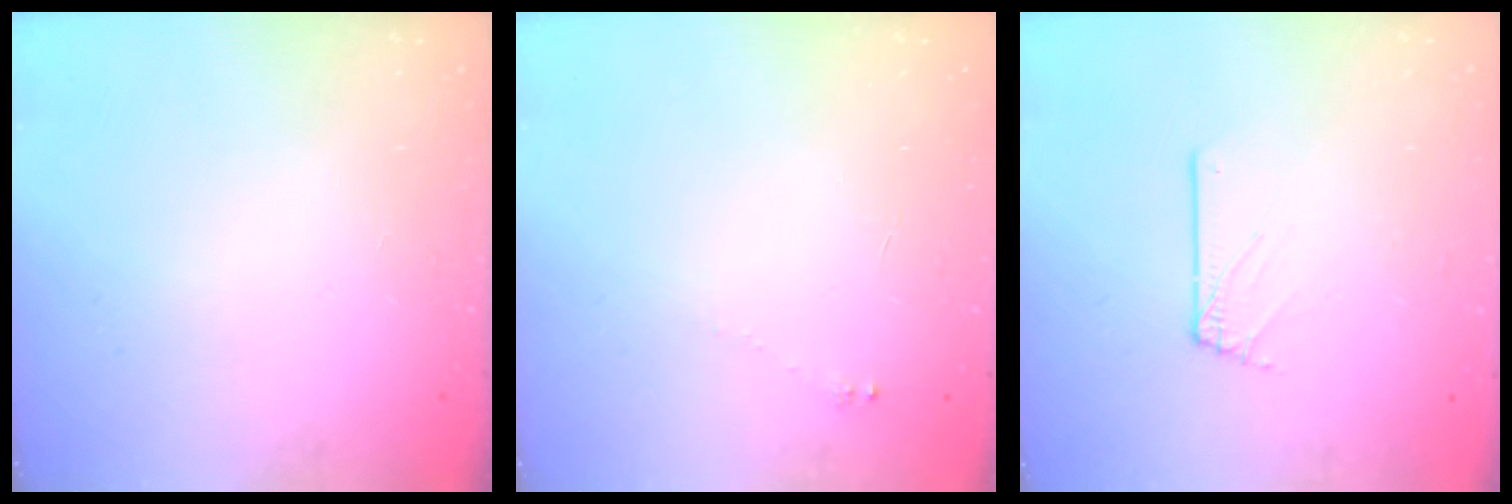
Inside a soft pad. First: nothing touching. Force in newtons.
{"total": 1.7, "press": 1.6, "slide": 0.2}
{"total": 1.6, "press": 1.6, "slide": 0.2}